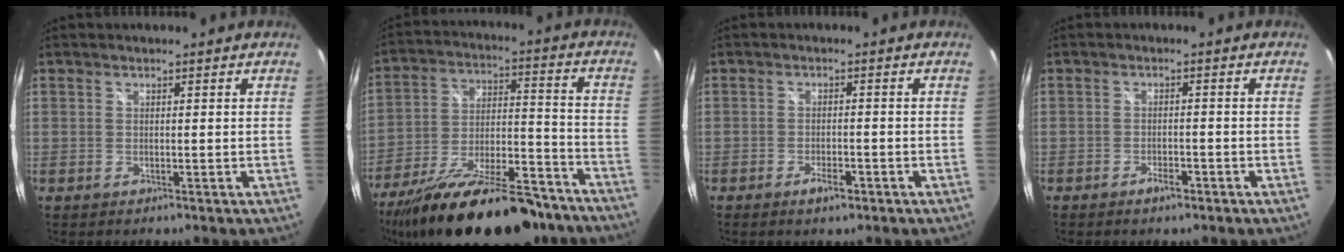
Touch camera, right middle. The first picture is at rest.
{"total": 27.5, "force": [-20.8, 8.3, 15.9], "torque": [-0.282, -0.037, -0.310]}
{"total": 2.6, "force": [-1.6, 0.8, 1.9], "torque": [-0.040, -0.003, -0.028]}
{"total": 2.1, "force": [-1.5, 0.7, 1.3], "torque": [-0.028, -0.001, -0.026]}